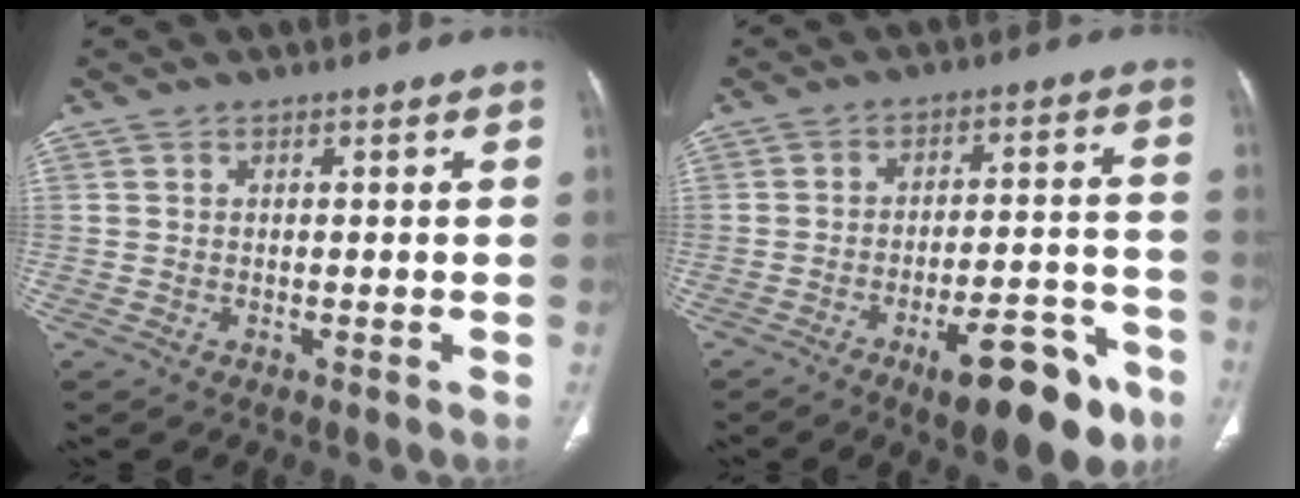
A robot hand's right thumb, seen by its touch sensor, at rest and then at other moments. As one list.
[{"total": 14.7, "force": [-8.5, 5.1, 10.9], "torque": [-0.126, 0.059, -0.116]}]